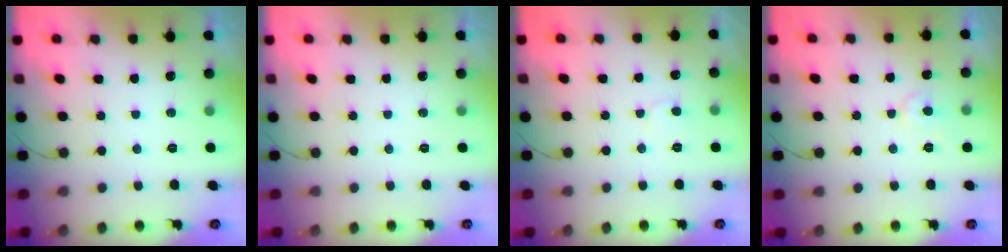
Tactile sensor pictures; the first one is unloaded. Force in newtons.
{"total": 0.0}
{"total": 4.2, "press": 4.2, "slide": 0.2}
{"total": 5.5, "press": 5.5, "slide": 0.6}